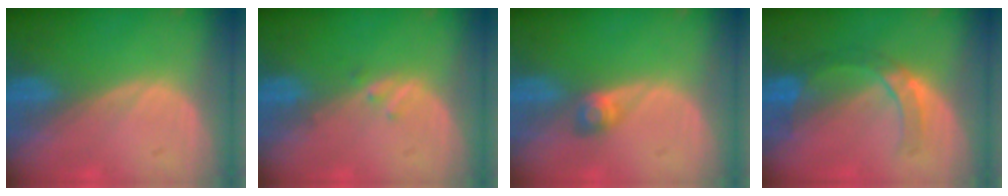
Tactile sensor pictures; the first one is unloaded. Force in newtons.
{"total": 1.1, "press": 1.1, "slide": 0.1}
{"total": 2.5, "press": 2.3, "slide": 1.0}
{"total": 5.0, "press": 4.9, "slide": 1.0}